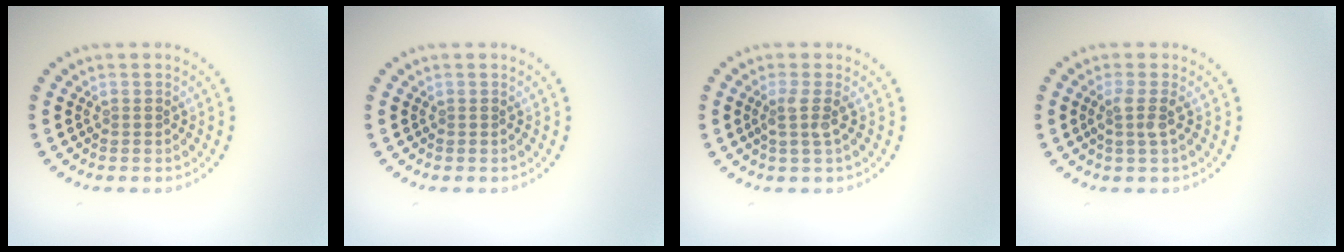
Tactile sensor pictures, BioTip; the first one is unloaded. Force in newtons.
{"total": 0.0}
{"total": 1.7, "press": 1.2, "slide": 1.2}
{"total": 1.8, "press": 1.3, "slide": 1.2}